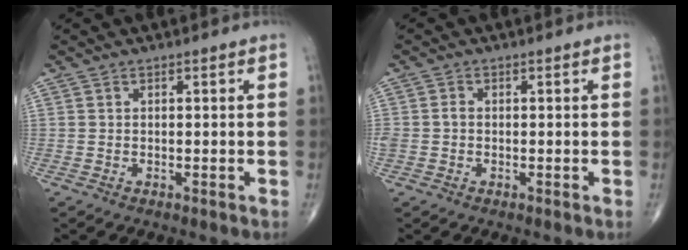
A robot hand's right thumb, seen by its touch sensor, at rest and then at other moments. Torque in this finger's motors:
{"motor_torque": [0.00, -0.02, 0.11, 0.15, 0.06]}